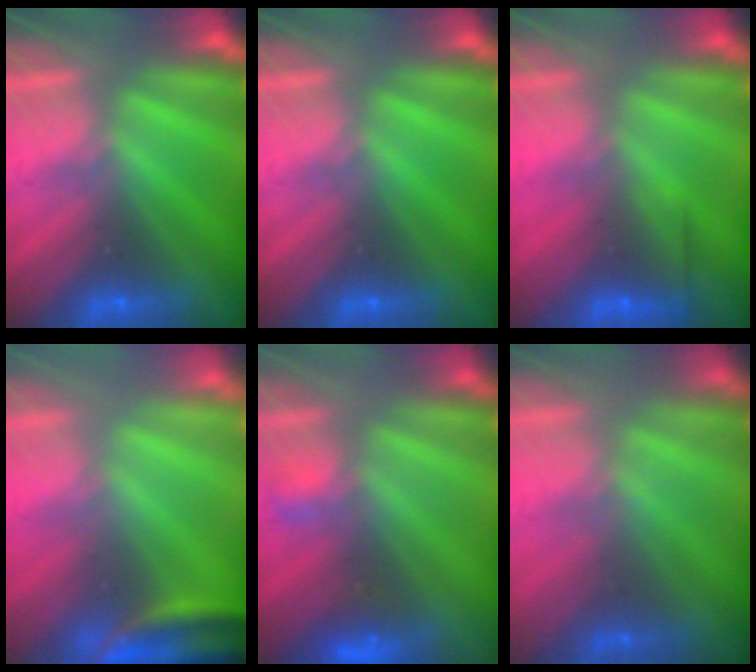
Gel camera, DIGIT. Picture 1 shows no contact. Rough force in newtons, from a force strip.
{"total": 0.0}
{"total": 2.6}
{"total": 3.9}
{"total": 2.6}
{"total": 1.1}